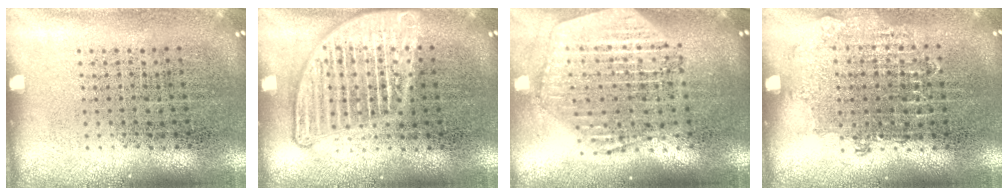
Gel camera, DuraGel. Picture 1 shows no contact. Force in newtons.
{"total": 2.8, "press": 2.8, "slide": 0.3}
{"total": 2.6, "press": 2.2, "slide": 1.3}
{"total": 0.5, "press": 0.5, "slide": 0.1}